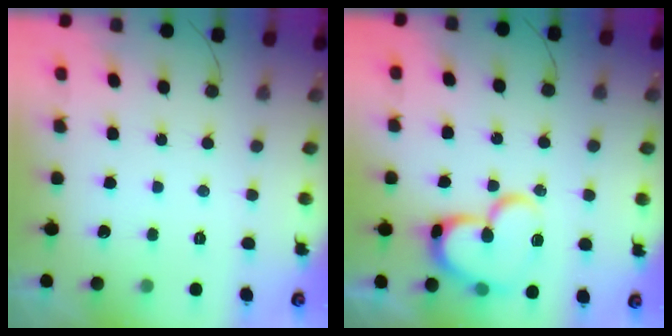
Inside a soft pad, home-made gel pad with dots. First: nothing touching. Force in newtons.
{"total": 17.3, "press": 17.2, "slide": 2.1}